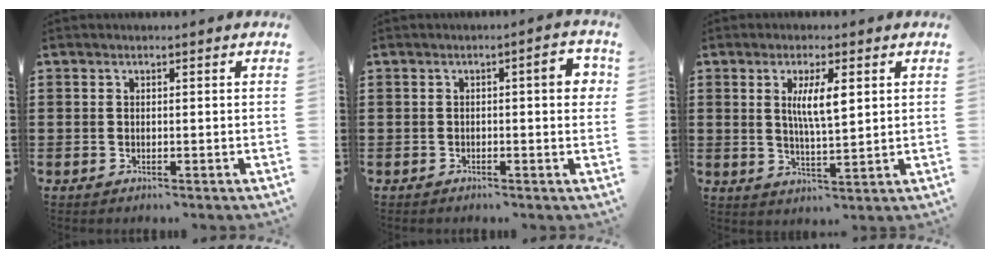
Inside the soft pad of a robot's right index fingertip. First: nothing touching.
{"total": 4.3, "force": [0.3, 0.8, 4.2], "torque": [-0.059, 0.002, 0.000]}
{"total": 5.5, "force": [1.6, 1.2, 5.1], "torque": [-0.106, 0.005, 0.025]}